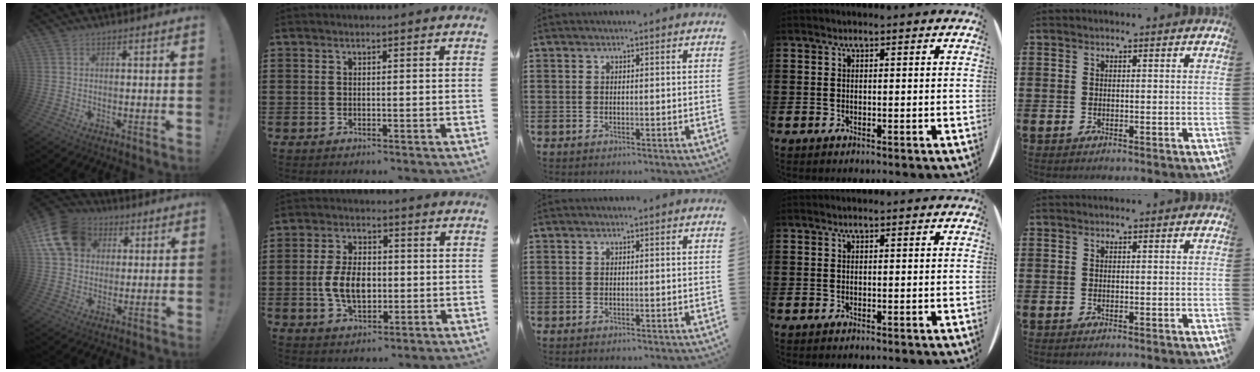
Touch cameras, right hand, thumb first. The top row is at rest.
{"thumb": {"total": 15.5, "force": [5.4, 12.3, 7.8], "torque": [-0.127, -0.010, 0.110]}, "index": {"total": 6.9, "force": [-0.8, 4.1, 5.5], "torque": [-0.113, -0.002, -0.020]}}